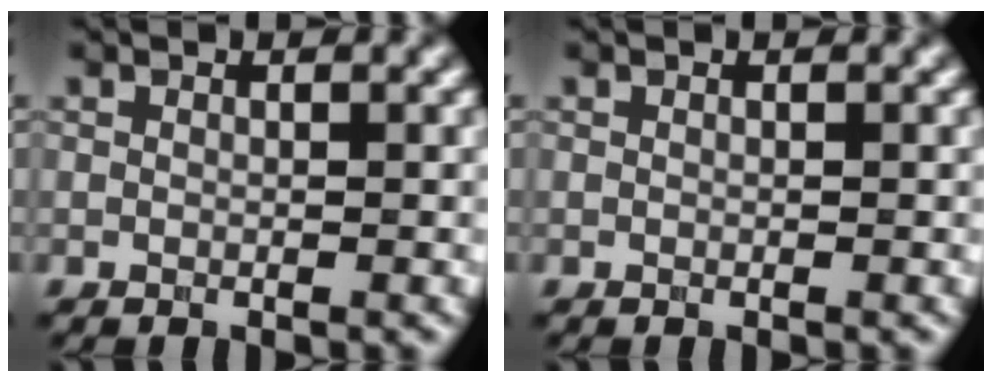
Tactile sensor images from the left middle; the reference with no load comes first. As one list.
[{"total": 0.0}]